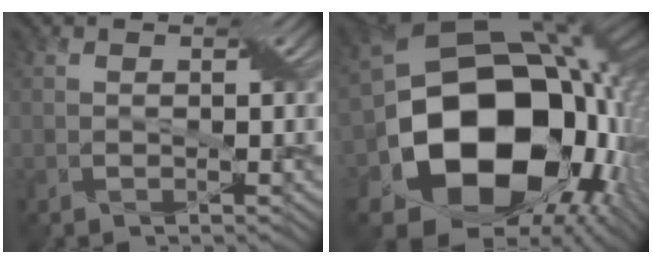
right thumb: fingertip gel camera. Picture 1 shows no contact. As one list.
[{"total": 21.8, "force": [-3.8, 16.5, 13.7], "torque": [-0.291, -0.047, -0.050]}]